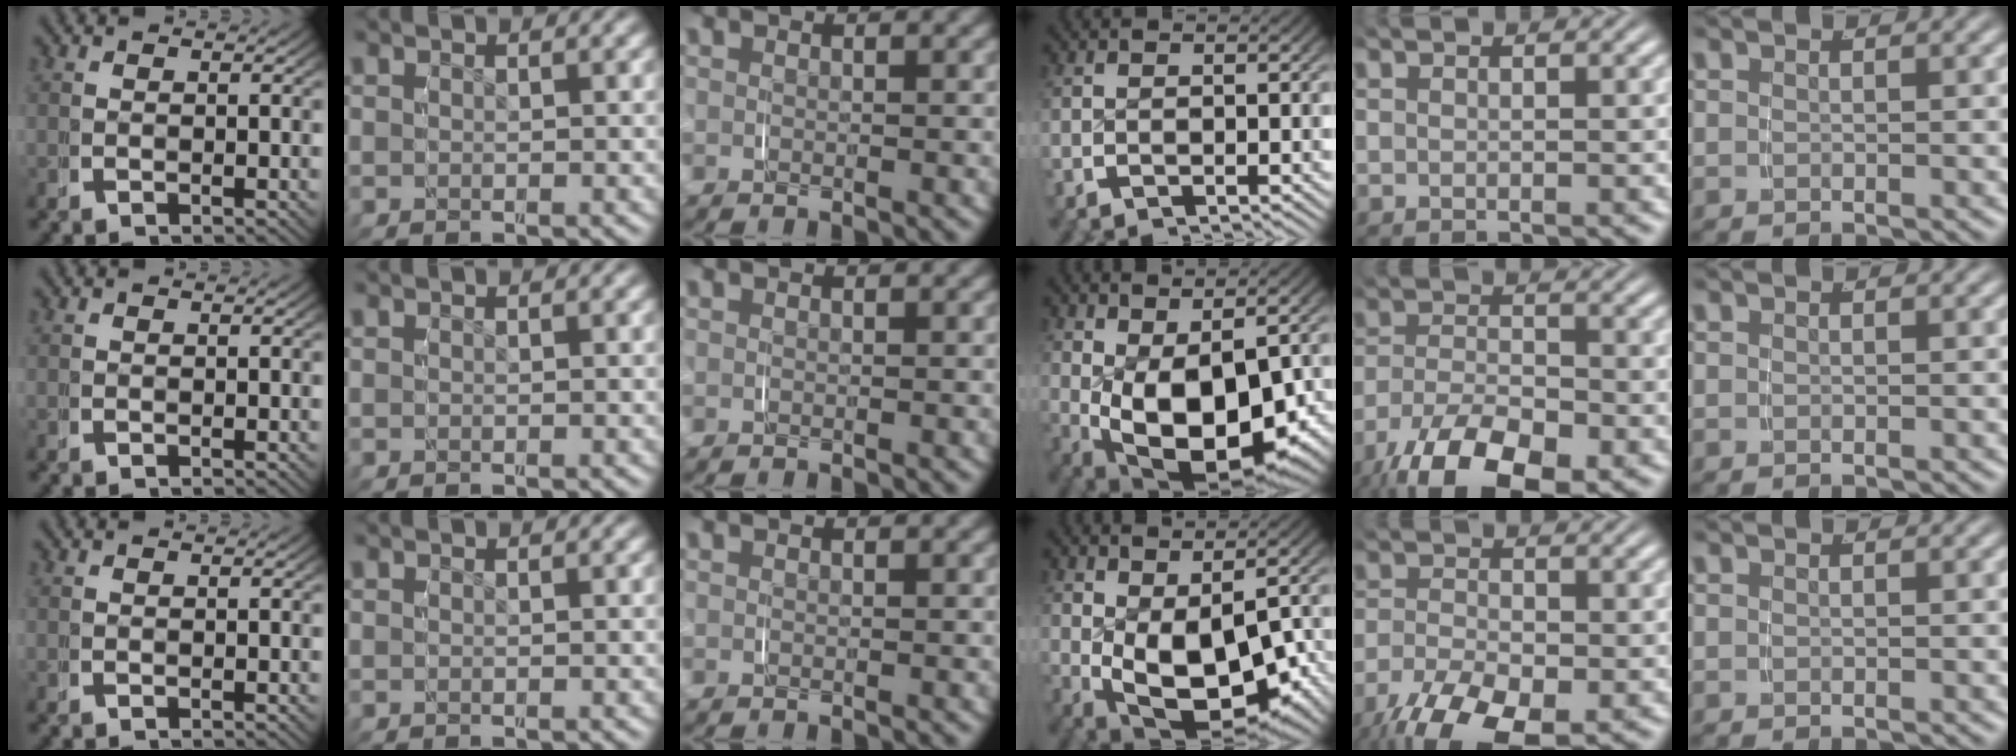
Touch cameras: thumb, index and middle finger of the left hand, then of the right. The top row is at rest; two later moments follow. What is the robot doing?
{"motion": "grasp_and_lifting", "object": "paper plate"}